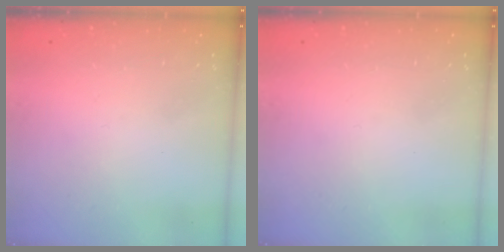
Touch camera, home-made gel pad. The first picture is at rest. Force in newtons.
{"total": 0.0}